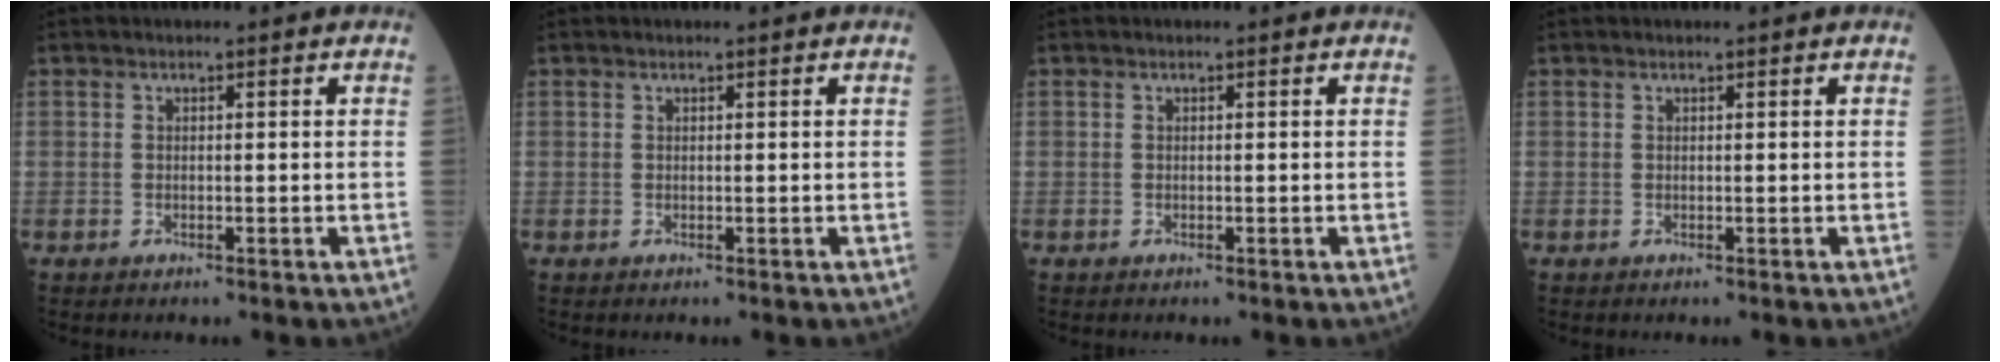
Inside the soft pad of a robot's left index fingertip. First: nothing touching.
{"total": 0.0}
{"total": 0.0}
{"total": 0.0}